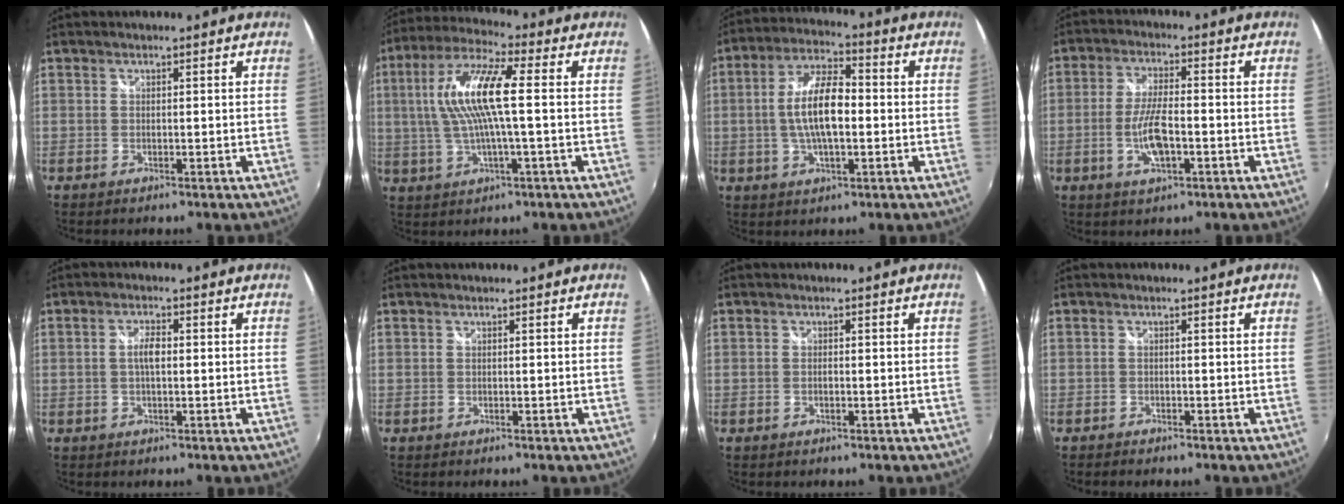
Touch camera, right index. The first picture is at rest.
{"total": 13.0, "force": [1.1, 2.3, 12.8], "torque": [-0.246, 0.013, 0.018]}
{"total": 10.9, "force": [-0.8, 4.1, 10.1], "torque": [-0.199, 0.010, -0.015]}
{"total": 7.8, "force": [-2.2, 2.5, 7.0], "torque": [-0.143, -0.003, -0.041]}
{"total": 2.9, "force": [0.0, 1.1, 2.6], "torque": [-0.050, 0.005, -0.003]}
{"total": 0.0}
{"total": 0.8, "force": [-0.2, 0.3, 0.6], "torque": [-0.014, 0.001, -0.006]}
{"total": 1.6, "force": [-1.4, 0.4, 0.5], "torque": [-0.017, -0.009, -0.028]}